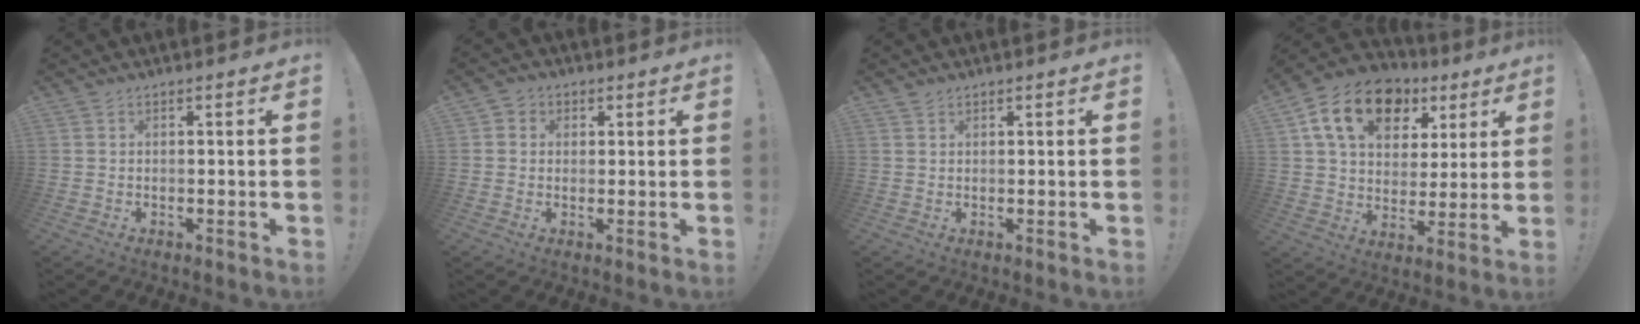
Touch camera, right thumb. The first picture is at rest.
{"total": 3.0, "force": [0.2, 2.8, 1.0], "torque": [-0.010, 0.003, 0.002]}
{"total": 0.9, "force": [0.7, 0.4, 0.2], "torque": [-0.003, -0.002, 0.014]}
{"total": 18.0, "force": [8.6, 11.8, 10.6], "torque": [-0.169, -0.028, 0.156]}